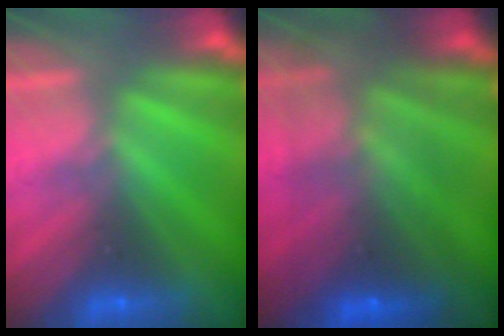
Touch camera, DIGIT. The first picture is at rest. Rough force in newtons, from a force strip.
{"total": 6.5}